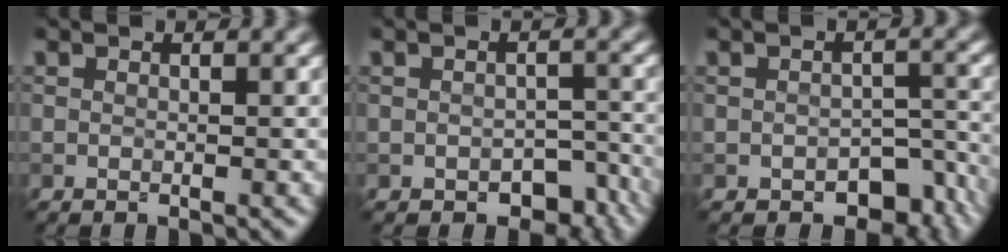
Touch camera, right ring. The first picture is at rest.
{"total": 4.3, "force": [-2.5, 2.6, 2.4], "torque": [-0.018, -0.010, -0.029]}
{"total": 5.7, "force": [-3.3, 3.3, 3.2], "torque": [-0.026, -0.017, -0.039]}